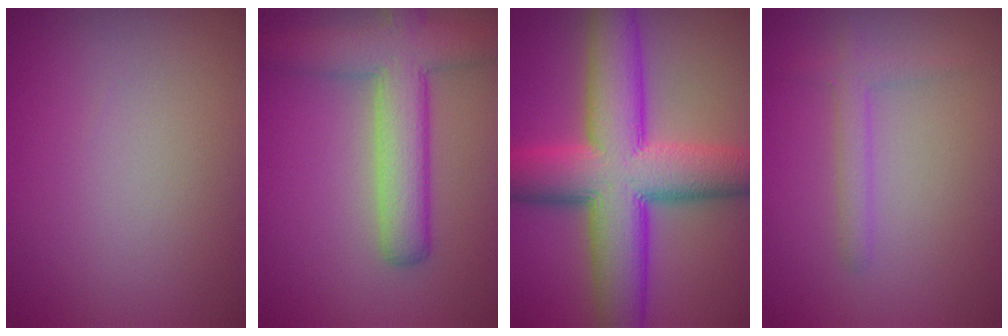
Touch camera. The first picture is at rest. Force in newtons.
{"total": 6.5, "press": 6.5, "slide": 0.3}
{"total": 12.7, "press": 12.7, "slide": 0.1}
{"total": 1.7, "press": 1.7, "slide": 0.1}